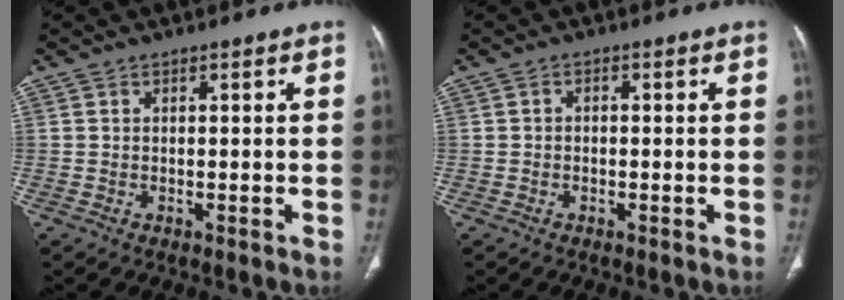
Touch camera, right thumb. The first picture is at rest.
{"total": 0.8, "force": [-0.2, 0.6, 0.5], "torque": [-0.005, 0.003, -0.007]}